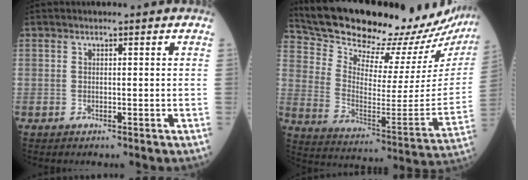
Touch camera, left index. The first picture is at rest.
{"total": 28.6, "force": [26.6, 5.6, 8.7], "torque": [-0.155, -0.104, 0.354]}